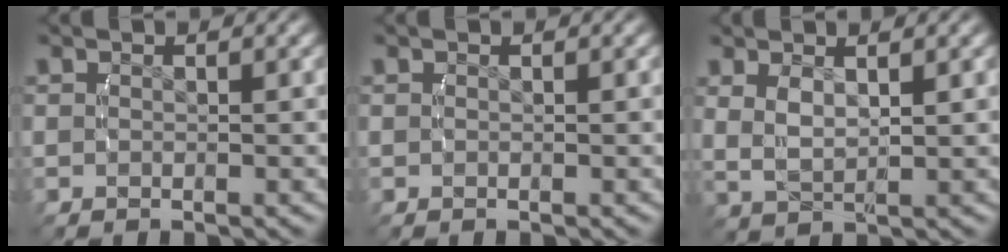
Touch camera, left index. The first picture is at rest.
{"total": 0.0}
{"total": 3.3, "force": [1.3, 1.9, 2.4], "torque": [-0.052, -0.001, 0.027]}